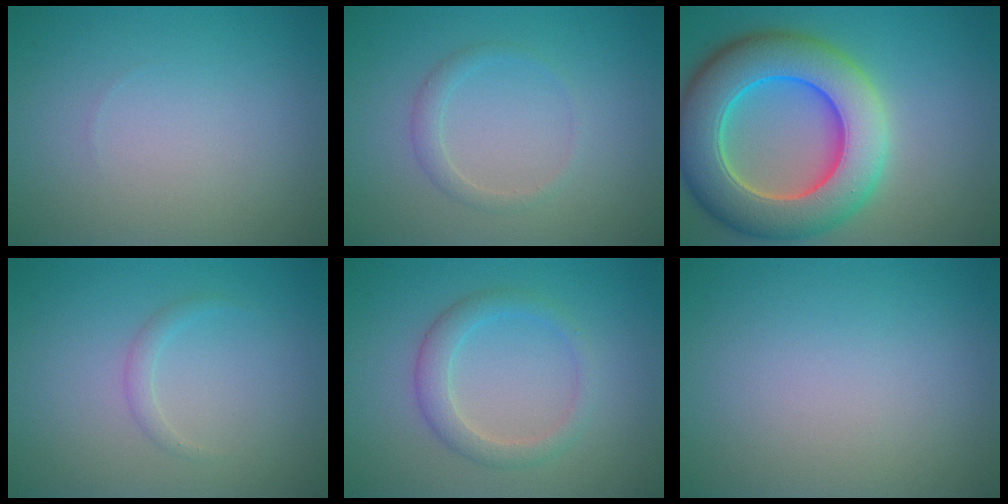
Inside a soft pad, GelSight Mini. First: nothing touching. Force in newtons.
{"total": 1.4, "press": 1.4, "slide": 0.1}
{"total": 11.3, "press": 11.3, "slide": 0.8}
{"total": 1.0, "press": 1.0, "slide": 0.1}
{"total": 2.7, "press": 2.7, "slide": 0.2}
{"total": 0.0}